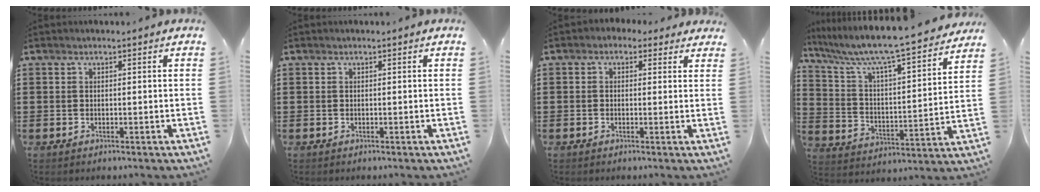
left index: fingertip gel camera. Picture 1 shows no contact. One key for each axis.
{"total": 0.0}
{"total": 1.6, "fx": 0.4, "fy": 1.5, "fz": 0.5, "tx": -0.015, "ty": 0.009, "tz": 0.007}
{"total": 7.7, "fx": 6.9, "fy": -0.1, "fz": 3.5, "tx": -0.100, "ty": -0.057, "tz": 0.108}